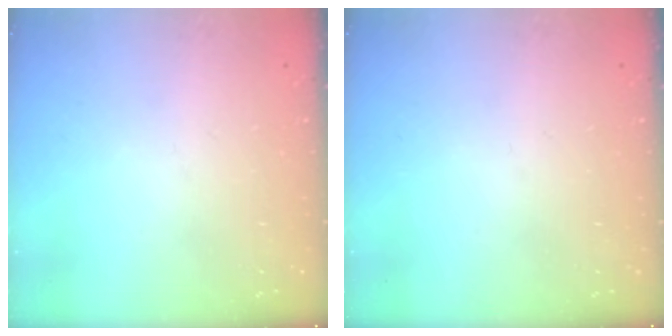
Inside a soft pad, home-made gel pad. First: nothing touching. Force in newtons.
{"total": 0.0}